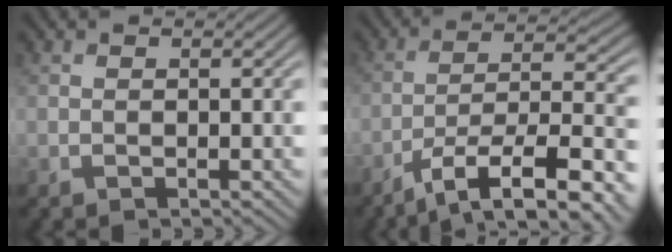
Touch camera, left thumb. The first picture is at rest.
{"total": 12.7, "force": [-7.6, 3.9, 9.3], "torque": [-0.159, -0.009, -0.120]}